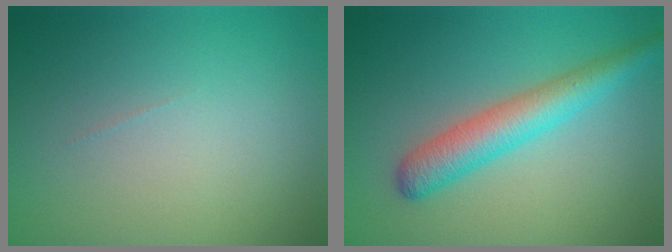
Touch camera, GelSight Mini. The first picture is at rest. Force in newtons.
{"total": 4.3, "press": 4.3, "slide": 0.1}